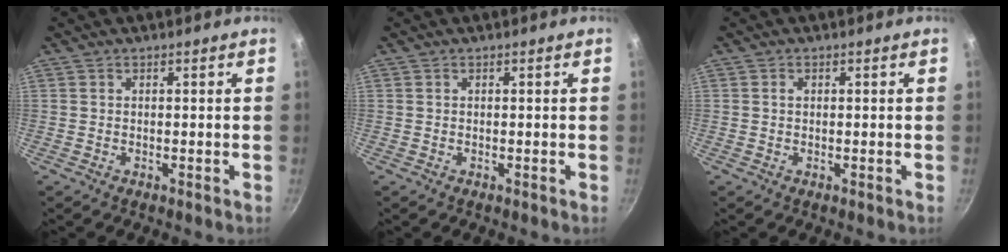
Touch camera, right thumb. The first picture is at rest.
{"total": 0.0}
{"total": 0.8, "force": [0.2, 0.6, 0.4], "torque": [-0.006, 0.004, 0.003]}